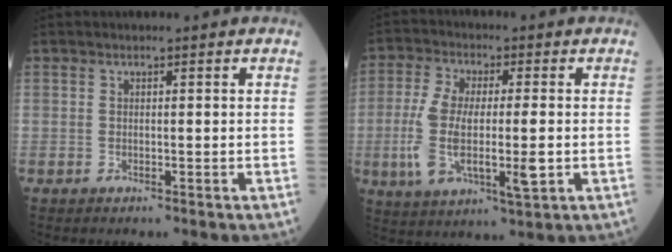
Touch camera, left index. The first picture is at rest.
{"total": 12.0, "force": [-1.9, 3.9, 11.2], "torque": [-0.232, -0.008, -0.029]}